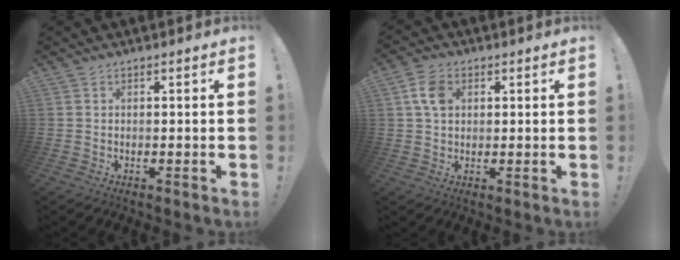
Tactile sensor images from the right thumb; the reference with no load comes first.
{"total": 7.2, "force": [1.8, 5.2, 4.6], "torque": [-0.090, 0.010, 0.037]}